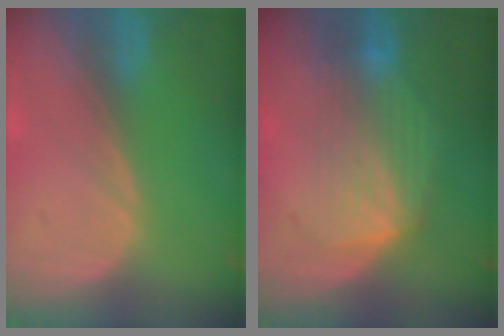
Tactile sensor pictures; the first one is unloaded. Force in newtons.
{"total": 7.4, "press": 7.3, "slide": 1.4}